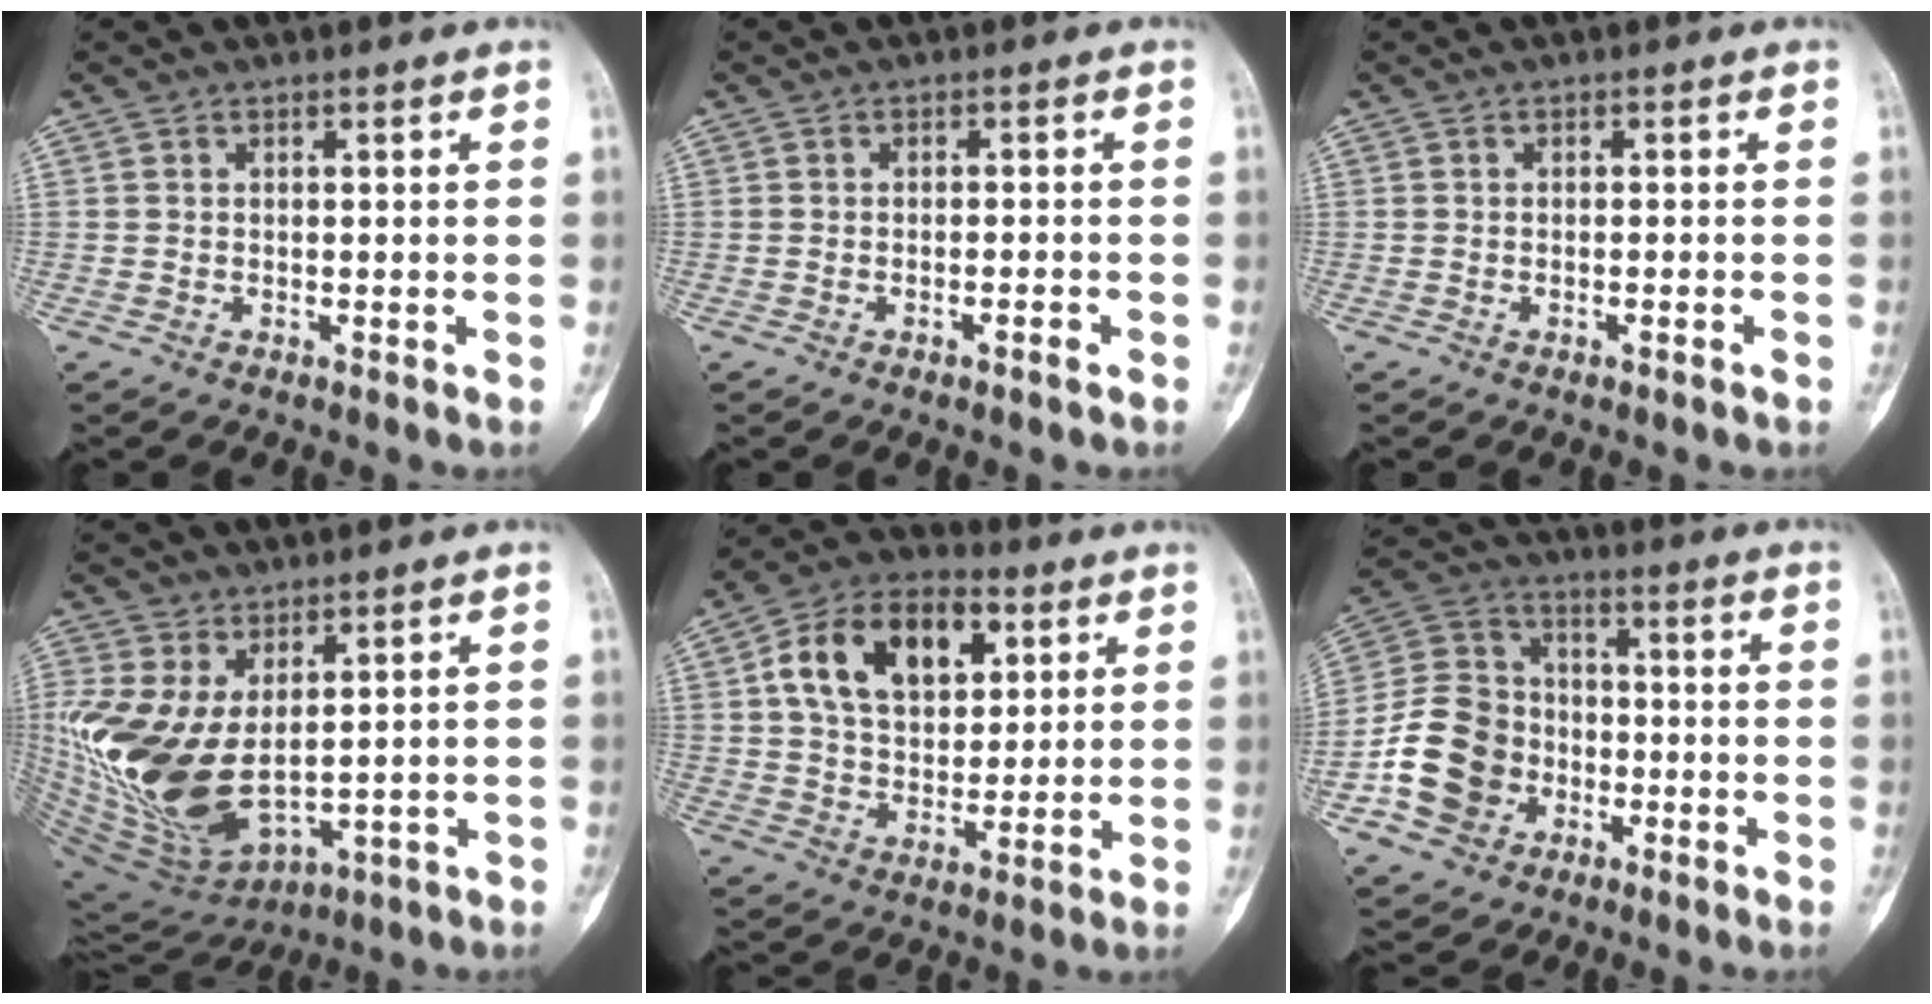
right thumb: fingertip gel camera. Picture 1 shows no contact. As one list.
[{"total": 1.7, "force": [-1.1, 0.3, 1.2], "torque": [-0.022, 0.009, -0.016]}, {"total": 0.9, "force": [-0.6, 0.1, 0.7], "torque": [-0.013, 0.006, -0.007]}, {"total": 16.8, "force": [1.7, 9.7, 13.6], "torque": [-0.276, -0.026, 0.065]}, {"total": 17.0, "force": [5.5, 11.1, 11.7], "torque": [-0.169, 0.002, 0.091]}, {"total": 14.4, "force": [-5.0, 11.9, 6.4], "torque": [-0.096, 0.047, -0.092]}]